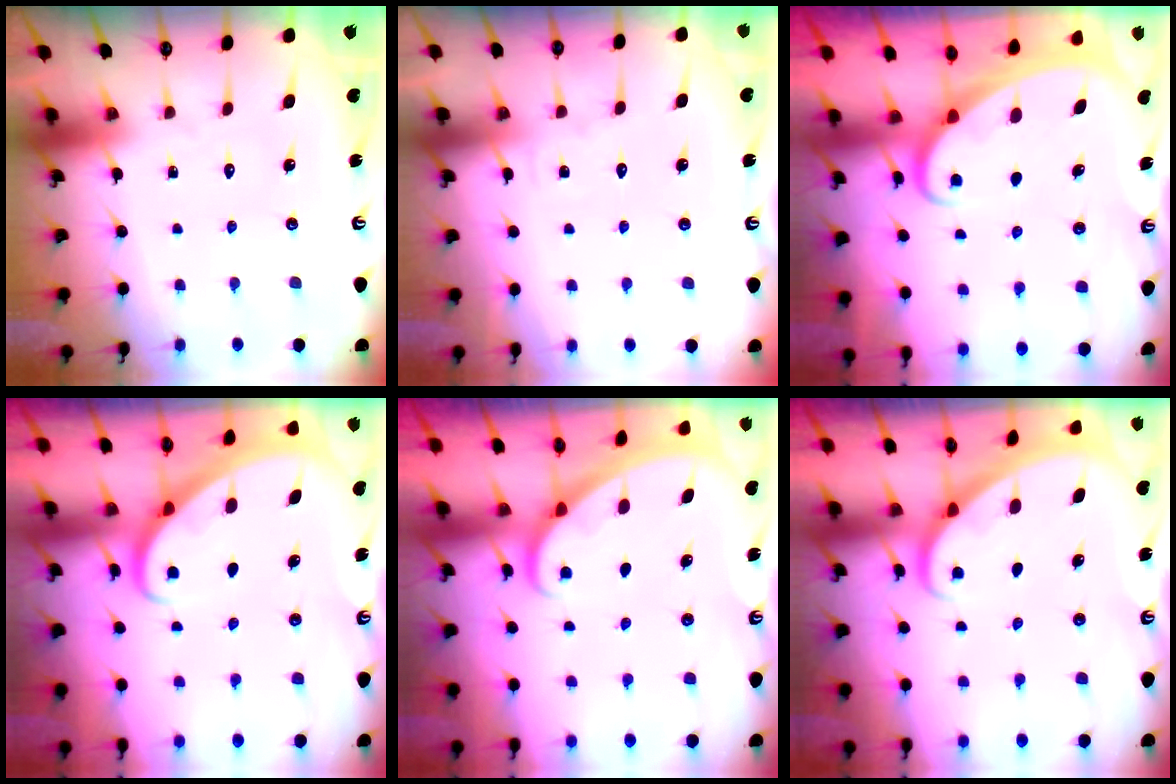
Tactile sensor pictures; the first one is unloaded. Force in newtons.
{"total": 4.0, "press": 4.0, "slide": 0.4}
{"total": 2.1, "press": 2.1, "slide": 0.2}
{"total": 2.8, "press": 2.8, "slide": 0.2}
{"total": 1.4, "press": 1.4, "slide": 0.0}
{"total": 1.9, "press": 1.9, "slide": 0.1}